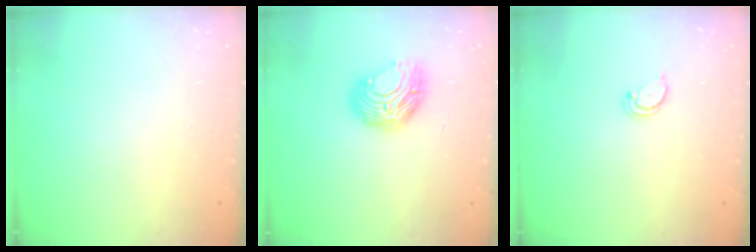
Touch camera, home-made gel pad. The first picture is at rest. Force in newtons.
{"total": 9.7, "press": 9.7, "slide": 0.1}
{"total": 2.0, "press": 2.0, "slide": 0.2}